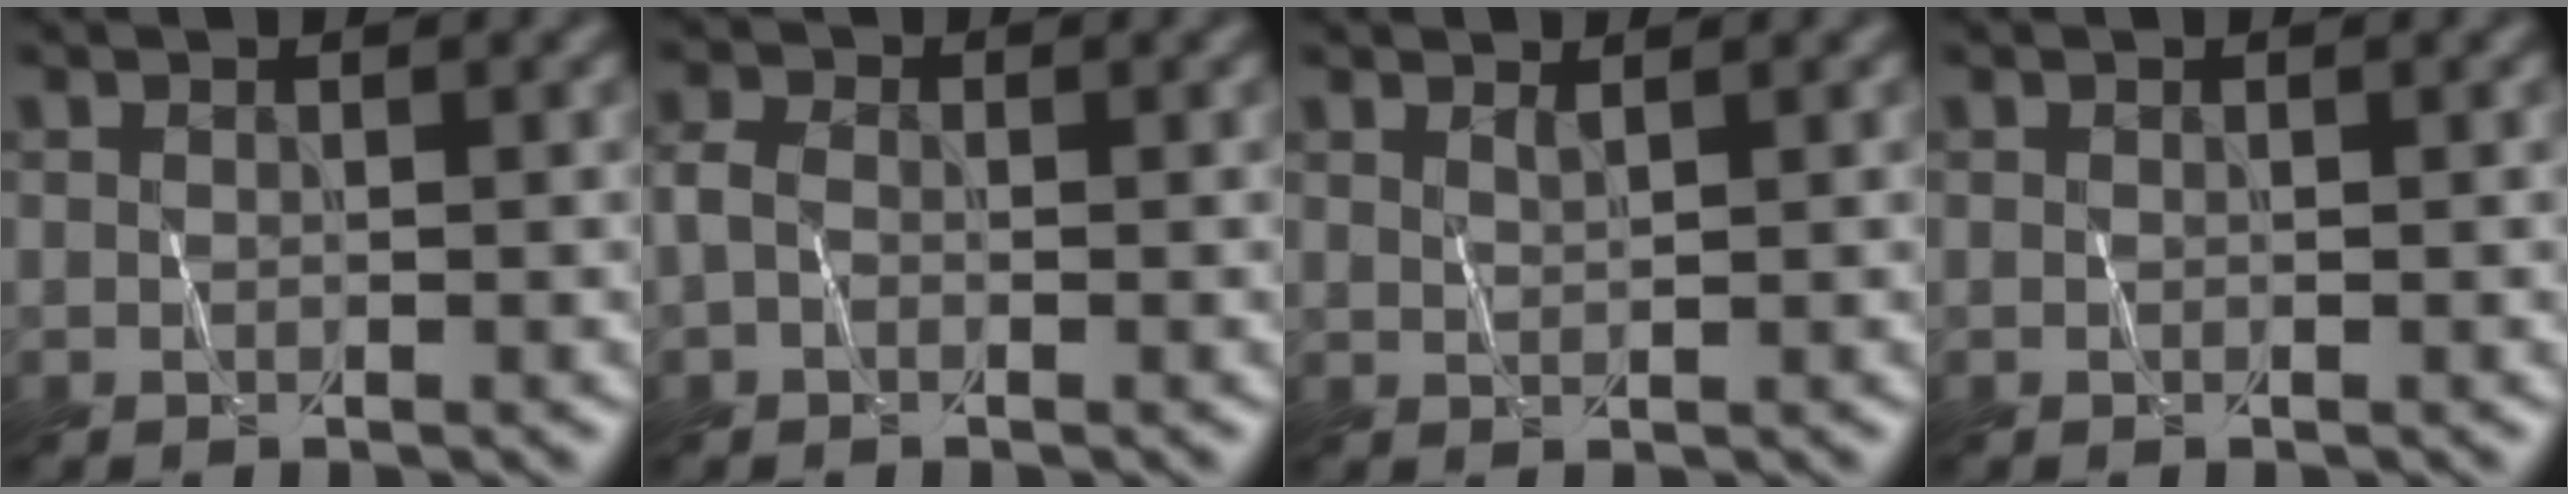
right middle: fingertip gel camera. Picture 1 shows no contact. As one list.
[{"total": 1.6, "force": [-0.6, 1.2, 0.9], "torque": [-0.020, 0.010, -0.010]}, {"total": 0.5, "force": [0.5, 0.1, 0.0], "torque": [0.003, 0.002, 0.019]}, {"total": 0.0}]